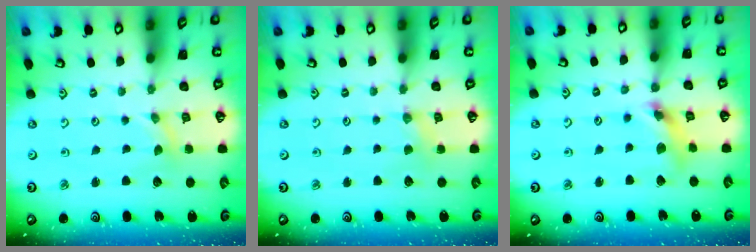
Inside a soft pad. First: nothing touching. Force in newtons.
{"total": 2.8, "press": 2.7, "slide": 0.5}
{"total": 9.2, "press": 9.2, "slide": 1.0}